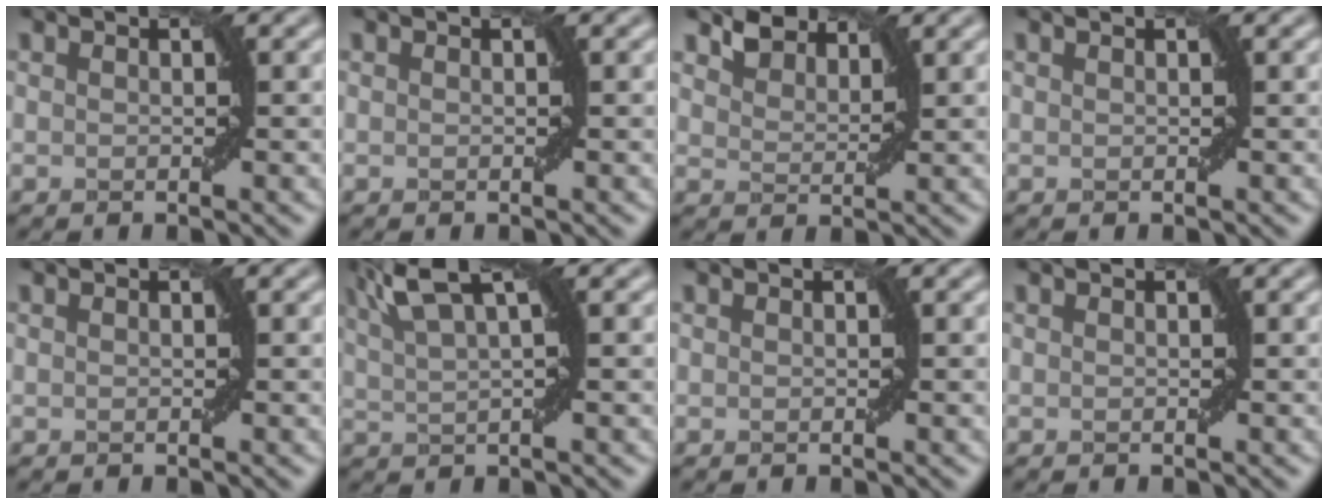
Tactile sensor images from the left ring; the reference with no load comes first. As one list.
[{"total": 0.0}, {"total": 2.8, "force": [2.5, 1.2, 0.8], "torque": [-0.022, 0.002, 0.044]}, {"total": 0.0}, {"total": 0.0}, {"total": 5.3, "force": [3.0, 1.3, 4.3], "torque": [-0.080, 0.020, 0.057]}, {"total": 0.0}, {"total": 0.0}]